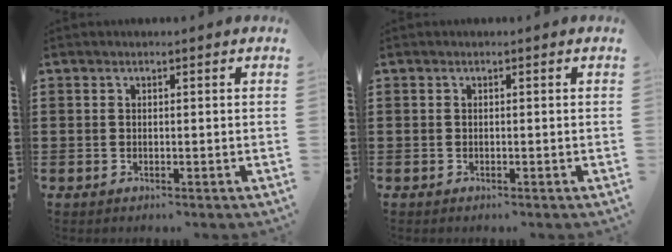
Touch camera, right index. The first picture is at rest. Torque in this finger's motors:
{"motor_torque": [0.05, 0.26, 0.01, -0.01]}